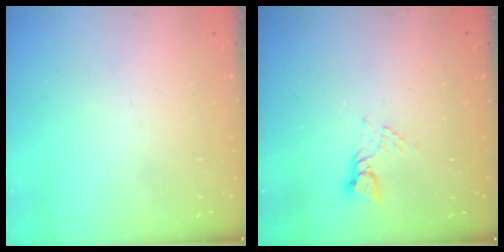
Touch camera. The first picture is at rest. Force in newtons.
{"total": 2.6, "press": 2.6, "slide": 0.1}